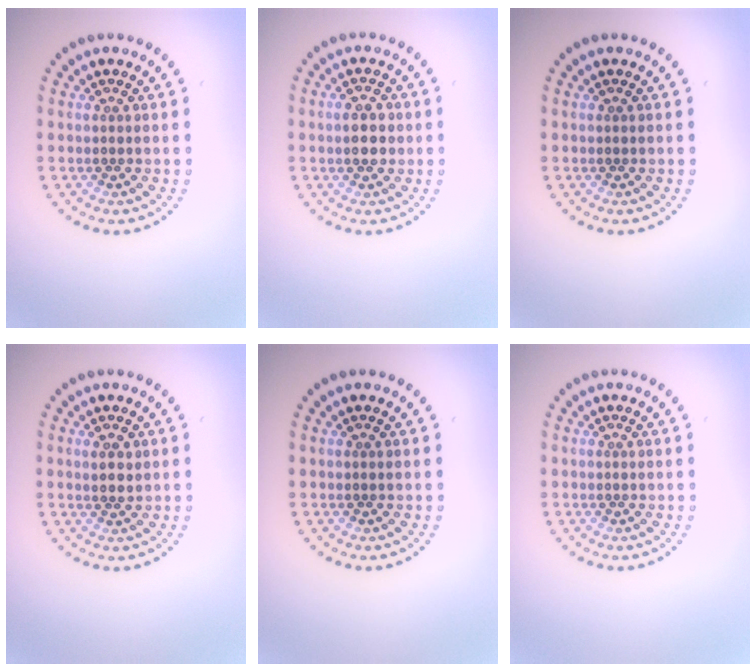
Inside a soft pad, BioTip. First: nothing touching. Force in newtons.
{"total": 2.6, "press": 2.6, "slide": 0.1}
{"total": 0.0}
{"total": 1.5, "press": 1.4, "slide": 0.6}
{"total": 0.0}
{"total": 0.0}